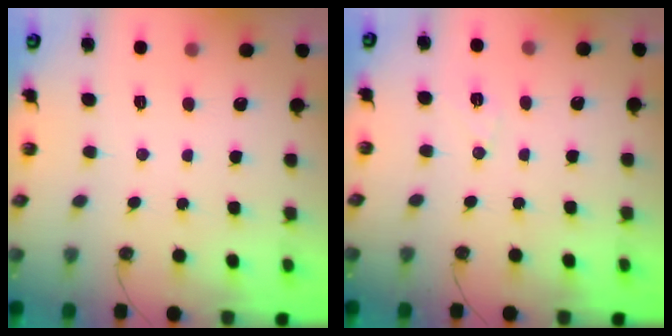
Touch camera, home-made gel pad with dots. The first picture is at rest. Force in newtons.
{"total": 6.3, "press": 4.4, "slide": 4.5}